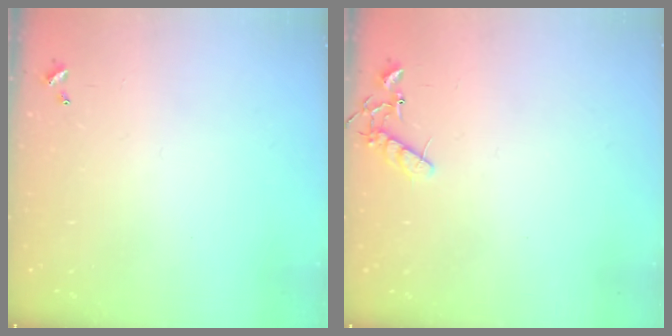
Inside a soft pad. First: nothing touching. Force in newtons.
{"total": 8.1, "press": 8.1, "slide": 0.3}